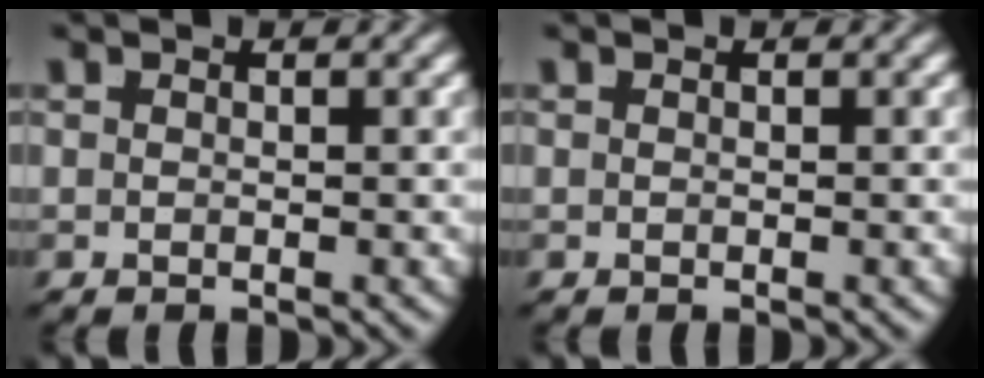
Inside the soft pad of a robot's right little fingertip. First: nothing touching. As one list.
[{"total": 0.0}]